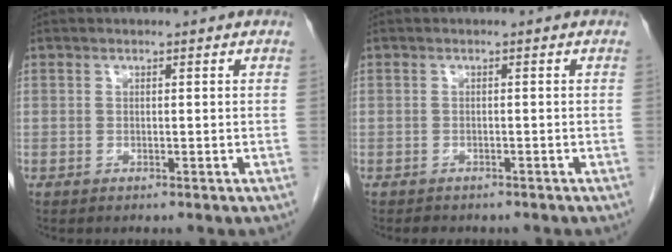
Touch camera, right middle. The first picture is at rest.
{"total": 2.6, "force": [-2.2, 1.1, 0.9], "torque": [-0.020, -0.005, -0.024]}